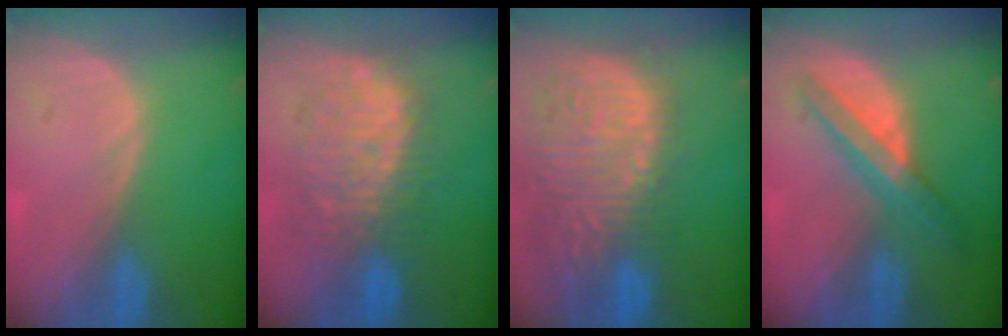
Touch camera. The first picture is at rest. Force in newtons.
{"total": 9.6, "press": 9.3, "slide": 2.3}
{"total": 15.3, "press": 12.6, "slide": 8.7}
{"total": 7.1, "press": 6.0, "slide": 3.7}